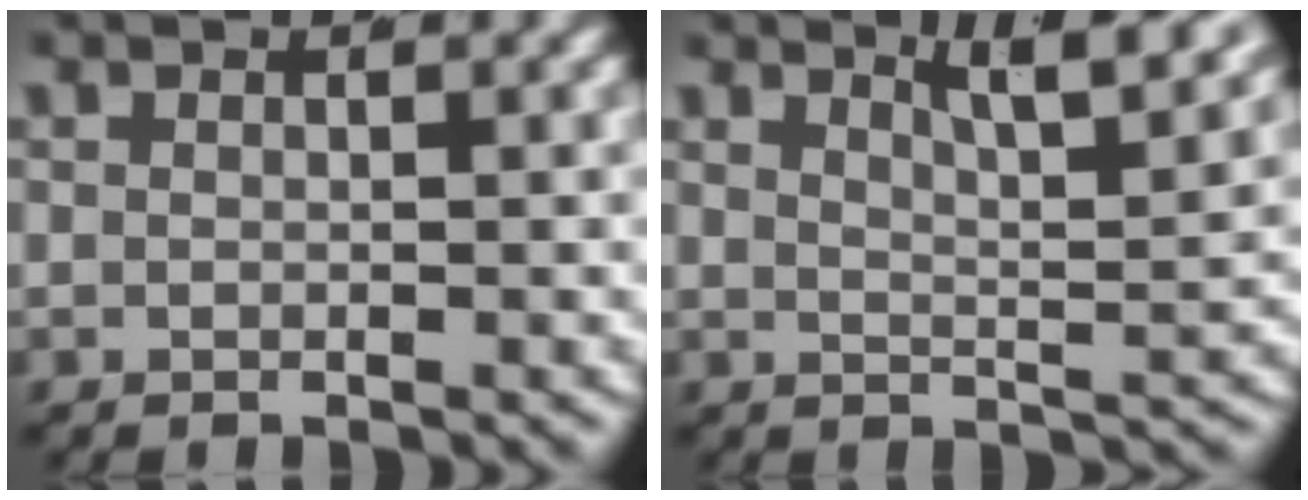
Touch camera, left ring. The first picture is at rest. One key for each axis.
{"total": 5.4, "fx": 3.8, "fy": 0.7, "fz": 3.8, "tx": -0.045, "ty": -0.008, "tz": 0.063}